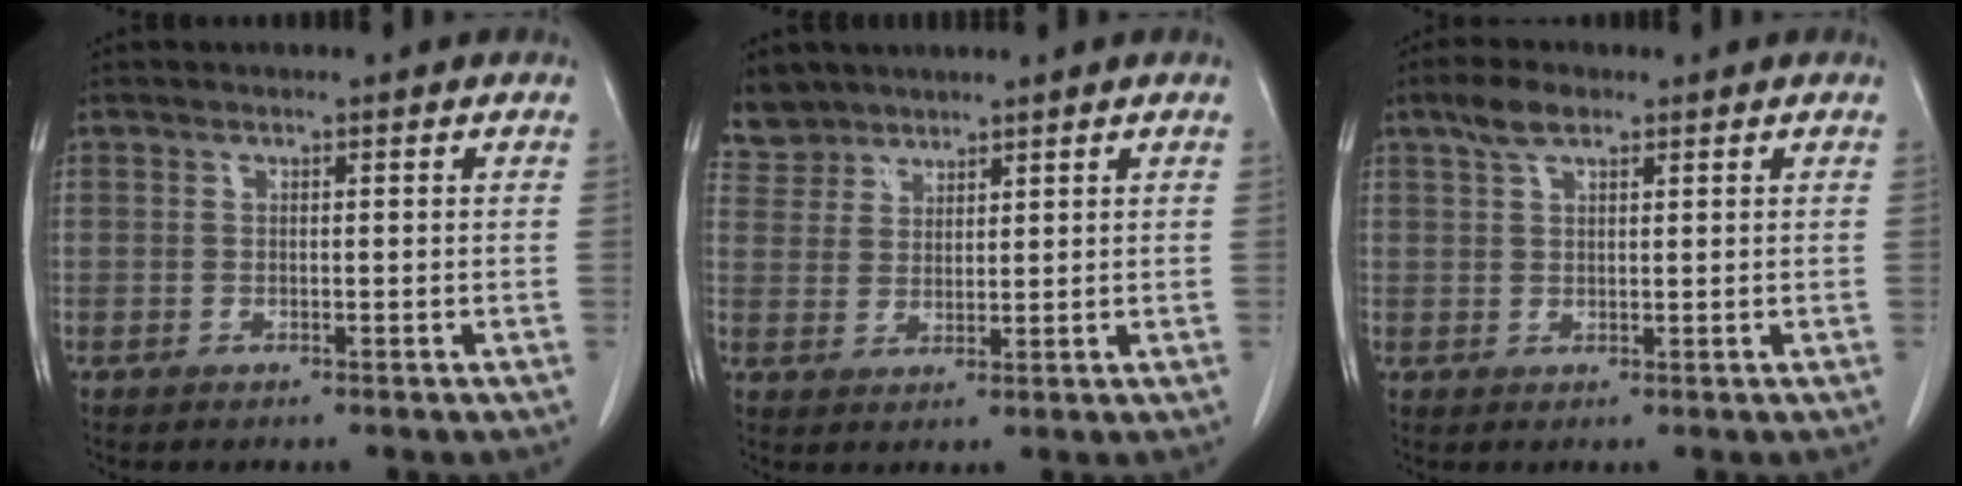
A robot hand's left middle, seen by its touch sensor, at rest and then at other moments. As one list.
[{"total": 4.5, "force": [3.9, 2.1, -0.5], "torque": [0.014, 0.005, 0.078]}, {"total": 3.6, "force": [2.4, 1.4, 2.3], "torque": [-0.052, 0.010, 0.048]}]